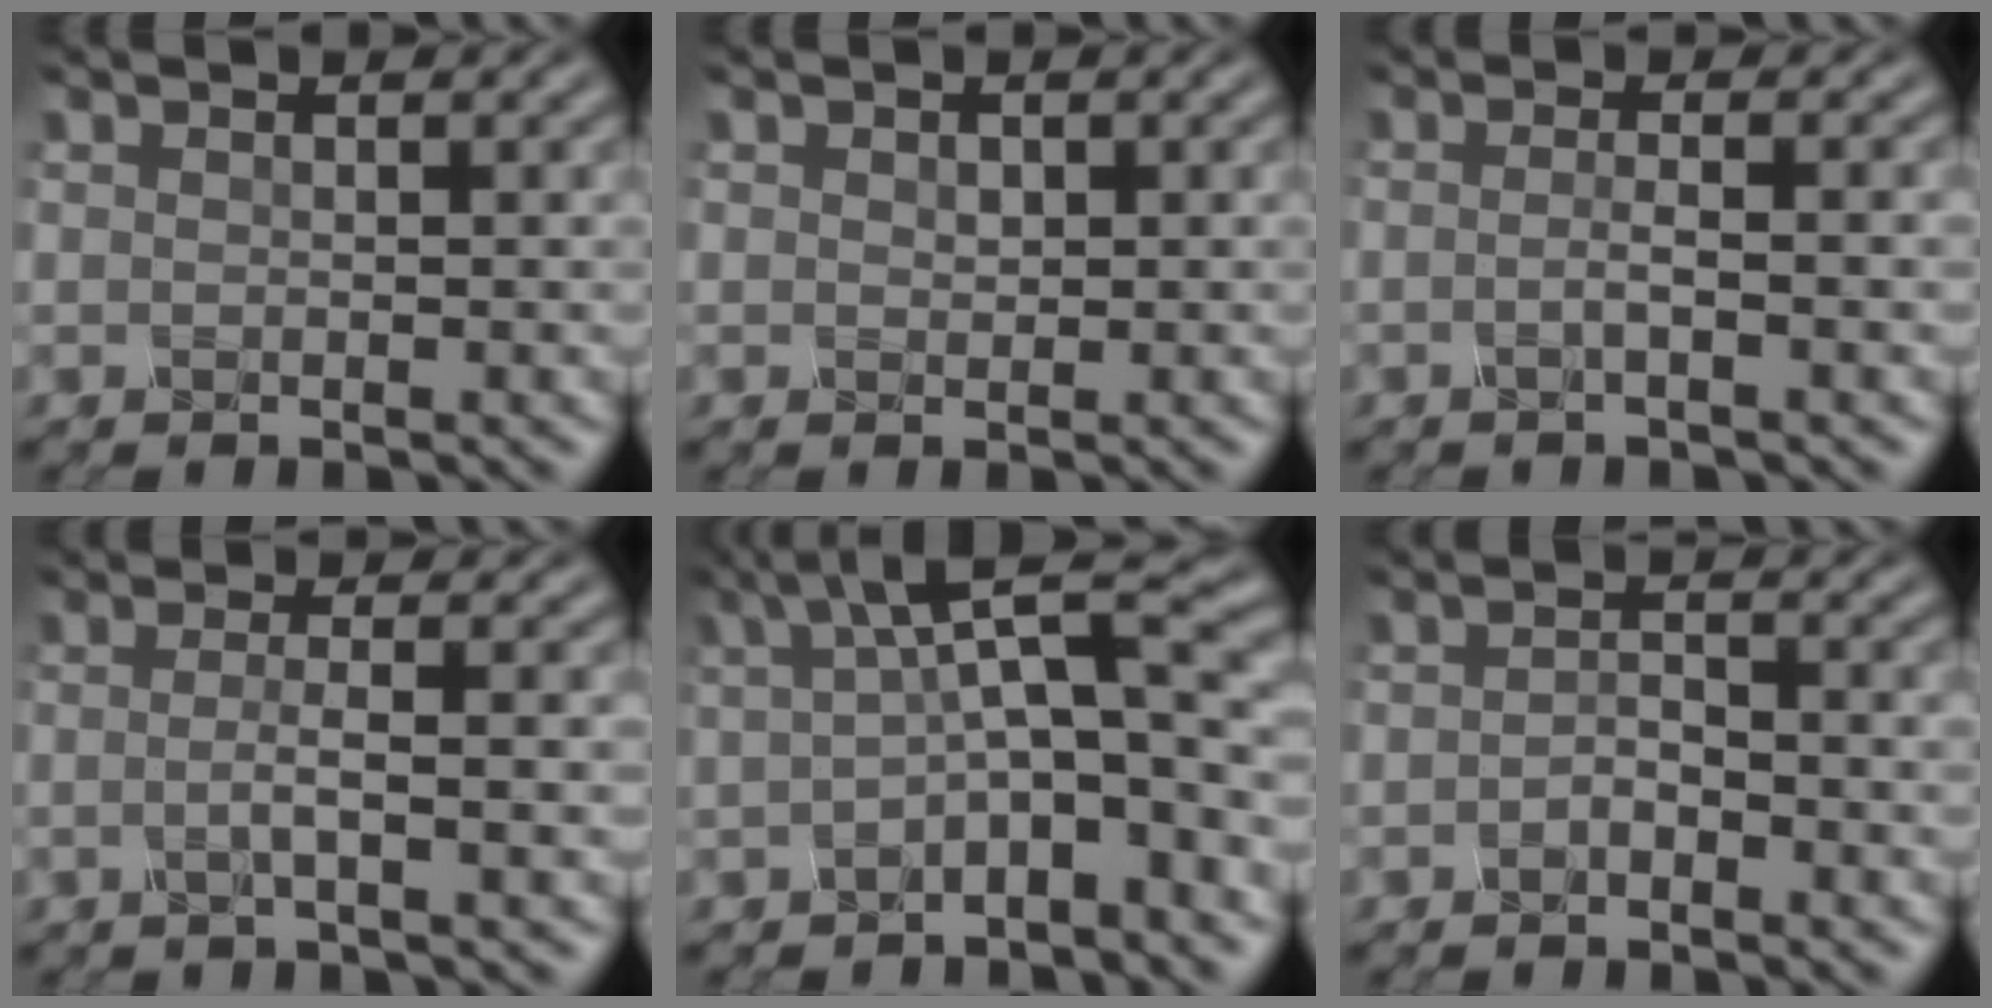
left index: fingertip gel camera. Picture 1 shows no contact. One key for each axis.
{"total": 0.7, "fx": 0.0, "fy": 0.5, "fz": 0.4, "tx": -0.008, "ty": -0.001, "tz": 0.001}
{"total": 1.8, "fx": -1.1, "fy": 0.3, "fz": 1.4, "tx": -0.022, "ty": 0.001, "tz": -0.027}
{"total": 2.5, "fx": -1.1, "fy": 0.5, "fz": 2.2, "tx": -0.035, "ty": 0.001, "tz": -0.028}
{"total": 7.6, "fx": 0.1, "fy": 2.6, "fz": 7.2, "tx": -0.106, "ty": 0.017, "tz": -0.010}
{"total": 1.9, "fx": -1.5, "fy": 0.7, "fz": 0.8, "tx": -0.018, "ty": 0.003, "tz": -0.033}